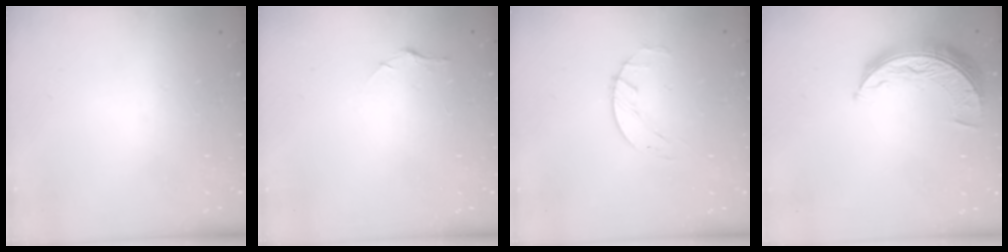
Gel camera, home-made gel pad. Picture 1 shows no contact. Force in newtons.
{"total": 5.7, "press": 5.6, "slide": 0.6}
{"total": 1.6, "press": 1.6, "slide": 0.3}
{"total": 9.5, "press": 9.5, "slide": 0.5}